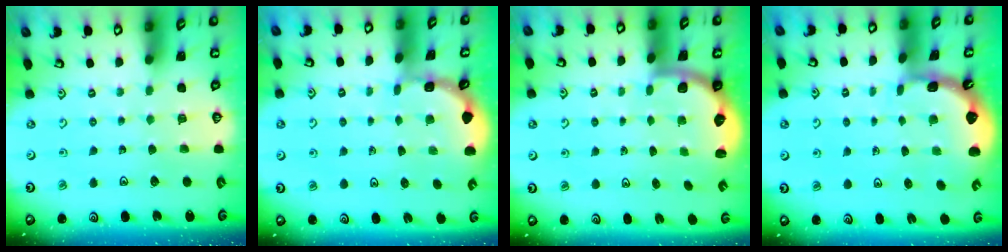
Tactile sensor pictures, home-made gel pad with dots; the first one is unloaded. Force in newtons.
{"total": 1.2, "press": 1.2, "slide": 0.1}
{"total": 2.2, "press": 2.1, "slide": 0.8}
{"total": 1.3, "press": 1.3, "slide": 0.1}